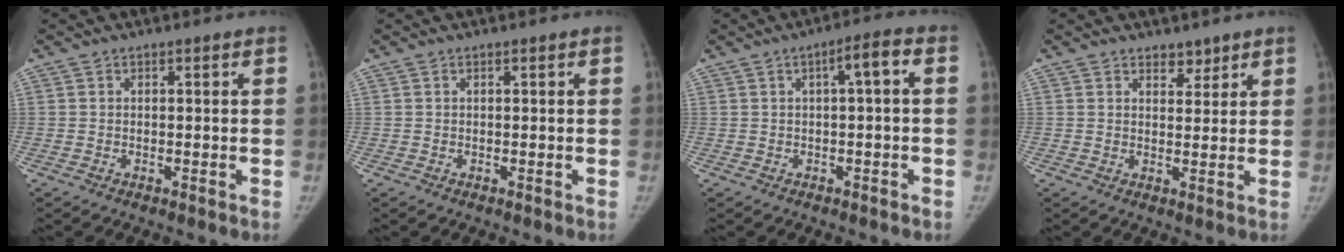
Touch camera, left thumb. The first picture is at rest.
{"total": 0.0}
{"total": 3.7, "force": [0.2, 0.7, 3.7], "torque": [-0.049, 0.023, -0.004]}
{"total": 2.7, "force": [2.1, 1.5, 0.5], "torque": [0.016, -0.014, 0.031]}